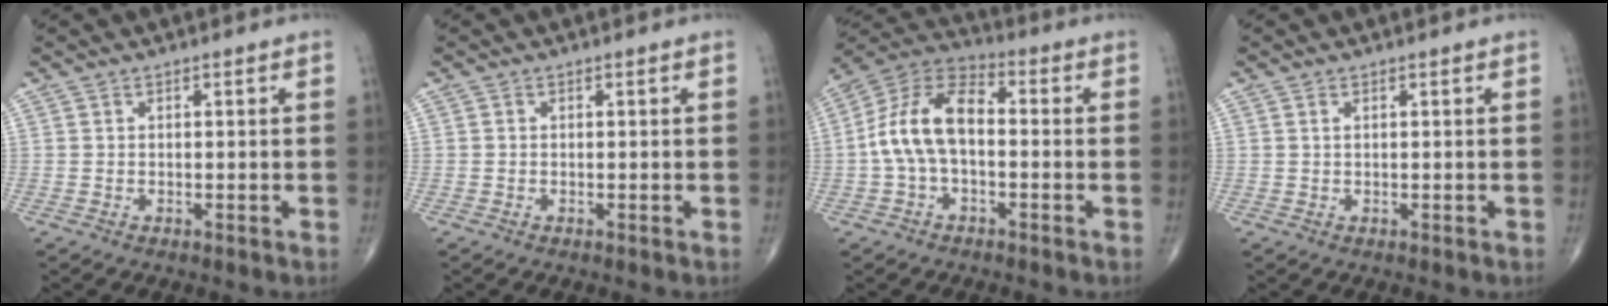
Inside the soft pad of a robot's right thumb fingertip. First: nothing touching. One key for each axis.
{"total": 0.0}
{"total": 12.4, "fx": -0.7, "fy": 7.0, "fz": 10.3, "tx": -0.199, "ty": 0.039, "tz": -0.024}
{"total": 0.6, "fx": 0.3, "fy": 0.2, "fz": 0.4, "tx": -0.012, "ty": 0.004, "tz": 0.006}